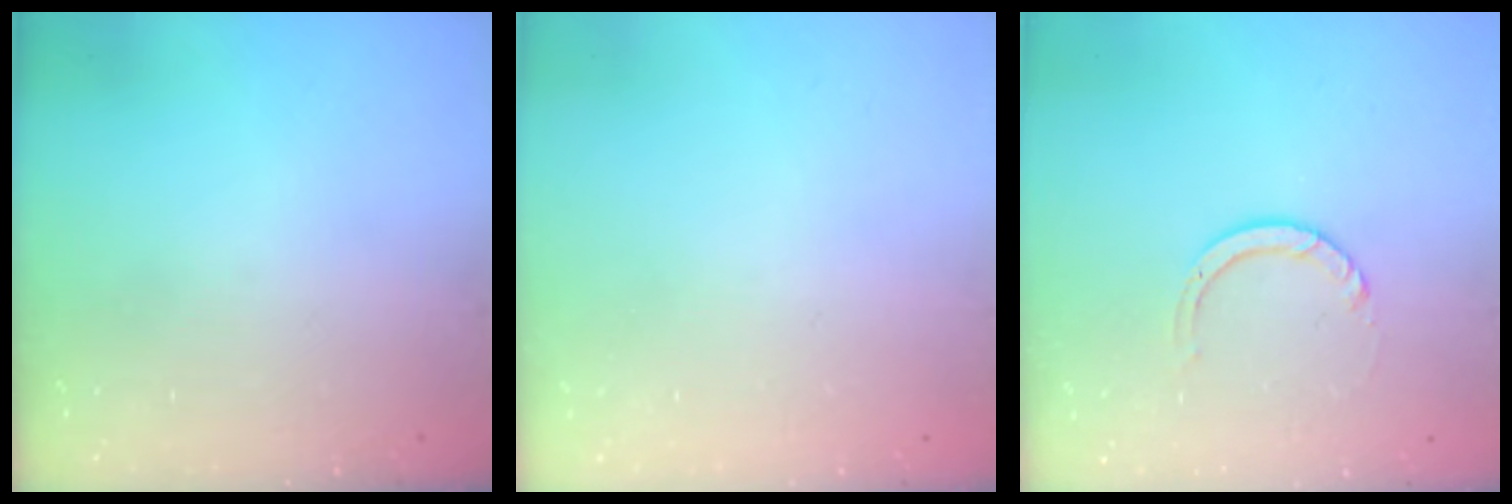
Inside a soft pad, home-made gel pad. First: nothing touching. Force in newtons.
{"total": 2.4, "press": 2.4, "slide": 0.2}
{"total": 3.6, "press": 3.6, "slide": 0.3}